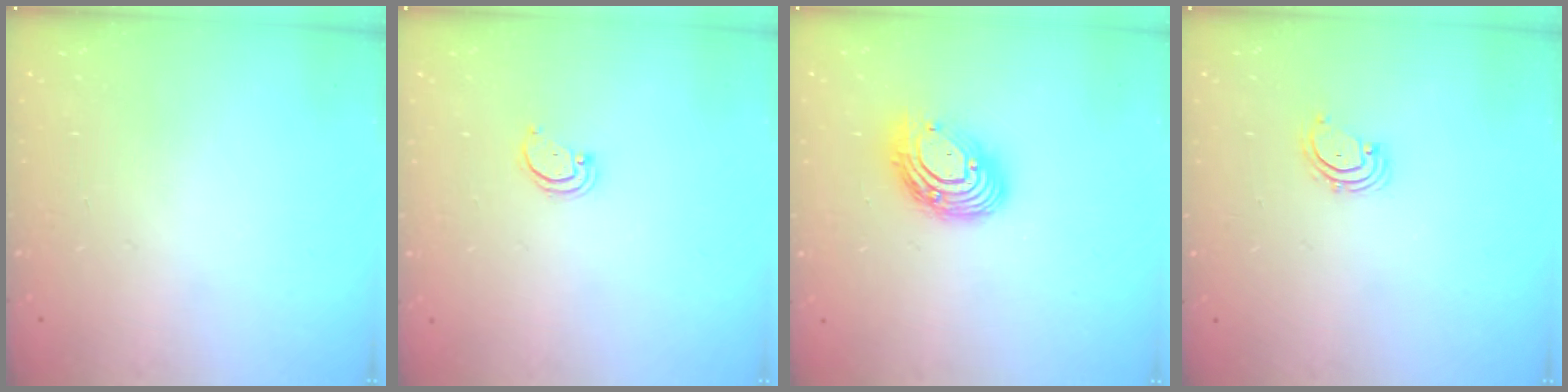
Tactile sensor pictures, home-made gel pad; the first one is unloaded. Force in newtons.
{"total": 1.8, "press": 1.8, "slide": 0.2}
{"total": 11.8, "press": 11.8, "slide": 1.0}
{"total": 2.3, "press": 2.3, "slide": 0.5}